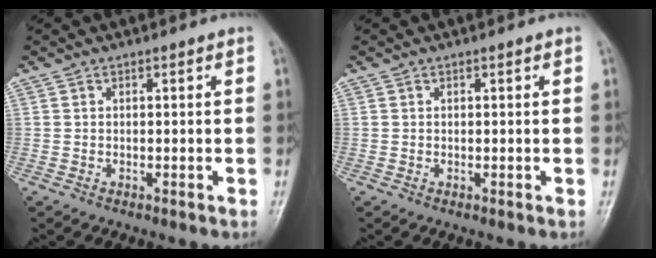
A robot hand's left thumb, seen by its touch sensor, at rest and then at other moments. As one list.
[{"total": 0.0}]